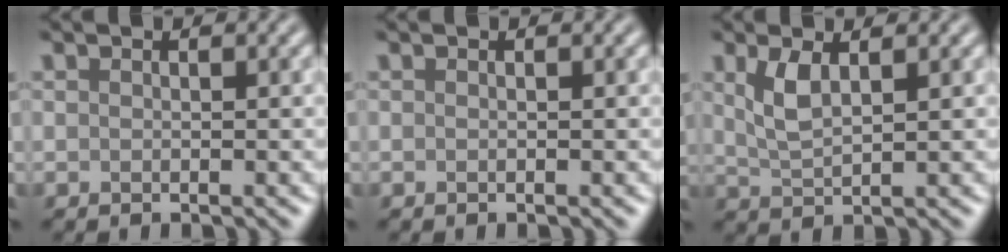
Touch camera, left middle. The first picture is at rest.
{"total": 0.0}
{"total": 2.9, "force": [1.2, 1.1, 2.3], "torque": [-0.056, -0.003, 0.029]}